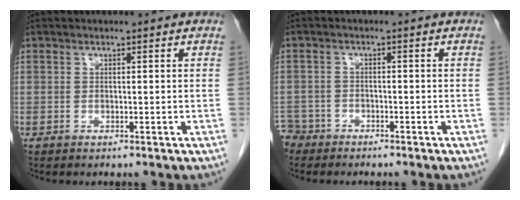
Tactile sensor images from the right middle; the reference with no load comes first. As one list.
[{"total": 4.0, "force": [-3.4, 2.1, -0.5], "torque": [0.005, 0.001, -0.070]}]